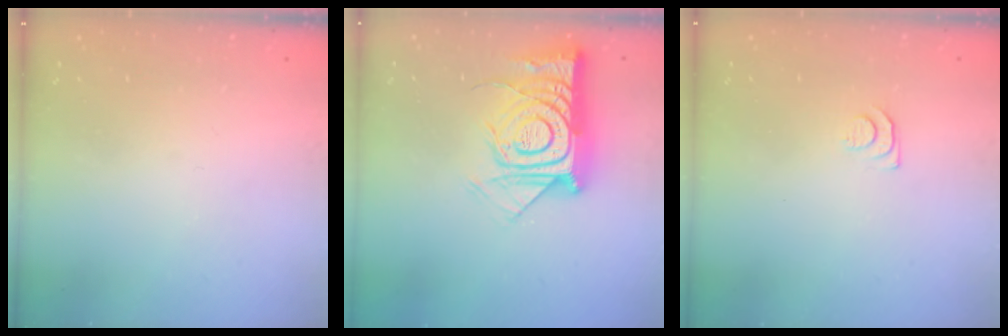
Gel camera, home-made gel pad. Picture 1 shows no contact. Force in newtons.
{"total": 16.9, "press": 16.9, "slide": 1.2}
{"total": 5.4, "press": 5.4, "slide": 0.7}